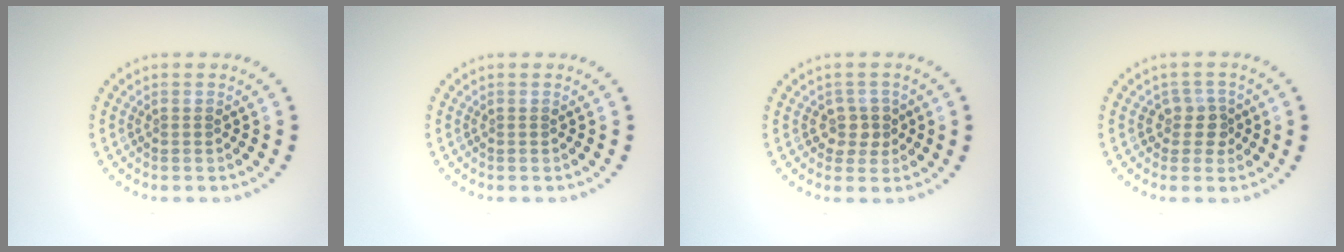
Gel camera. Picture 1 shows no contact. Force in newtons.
{"total": 0.0}
{"total": 2.0, "press": 1.7, "slide": 1.0}
{"total": 2.1, "press": 1.7, "slide": 1.1}